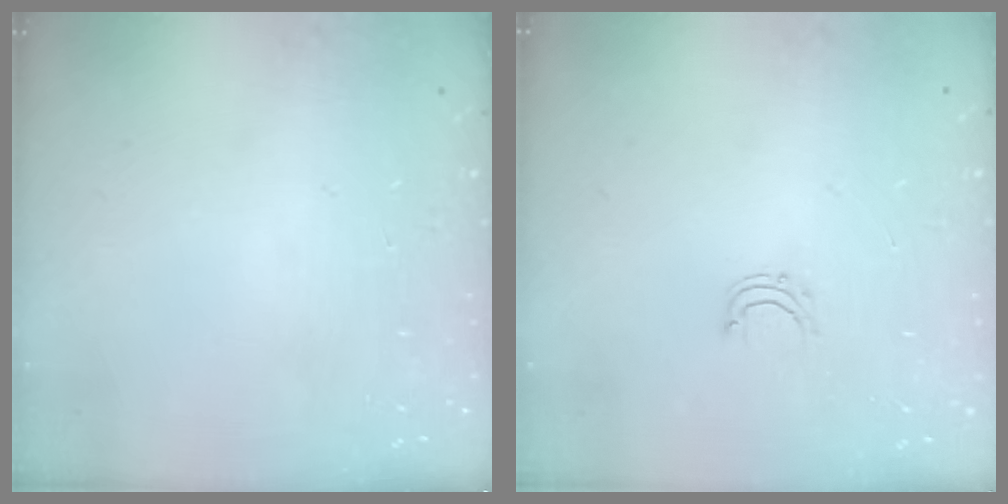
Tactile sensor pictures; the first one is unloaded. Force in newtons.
{"total": 4.2, "press": 4.2, "slide": 0.3}